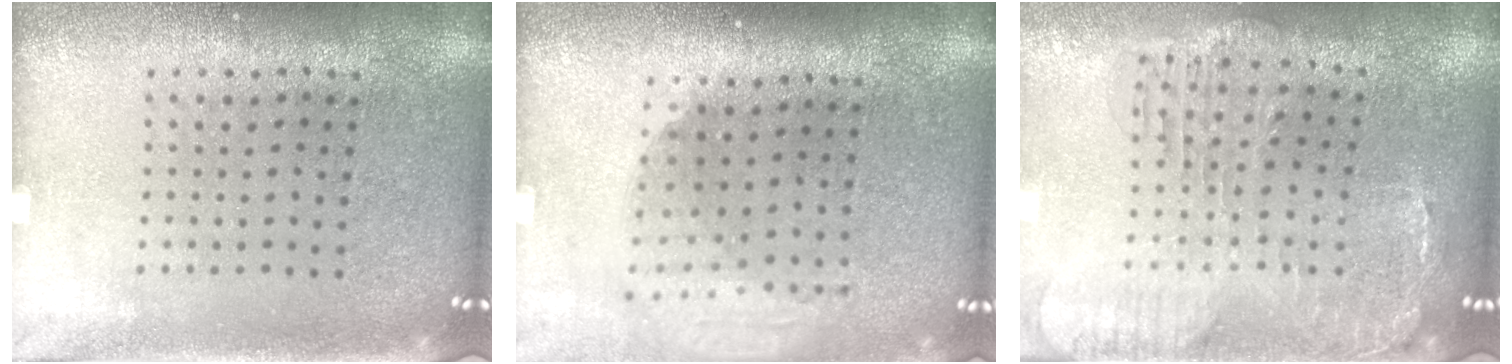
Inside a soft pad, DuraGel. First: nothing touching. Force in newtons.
{"total": 1.9, "press": 1.5, "slide": 1.2}
{"total": 1.5, "press": 1.4, "slide": 0.4}